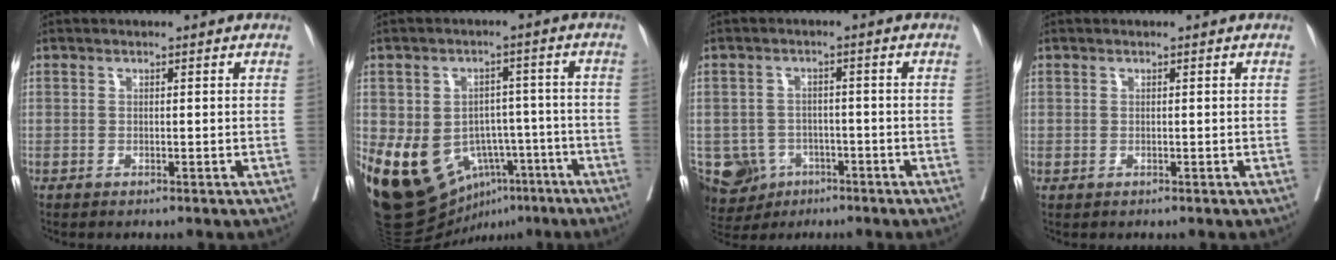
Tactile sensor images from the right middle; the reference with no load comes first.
{"total": 16.5, "force": [-6.1, 12.7, 8.6], "torque": [-0.166, 0.020, -0.073]}
{"total": 8.3, "force": [-4.1, 6.8, 2.2], "torque": [-0.052, 0.003, -0.056]}
{"total": 0.0}